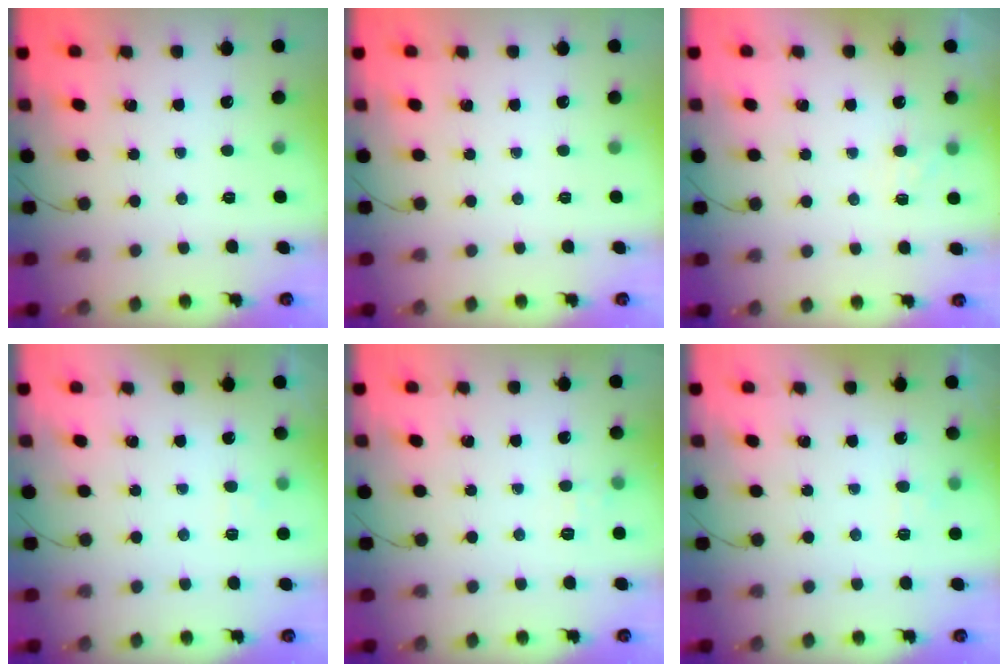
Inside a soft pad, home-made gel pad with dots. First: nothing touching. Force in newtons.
{"total": 0.0}
{"total": 6.5, "press": 6.2, "slide": 1.9}
{"total": 3.3, "press": 3.0, "slide": 1.3}
{"total": 4.9, "press": 4.7, "slide": 1.4}
{"total": 3.3, "press": 3.0, "slide": 1.3}